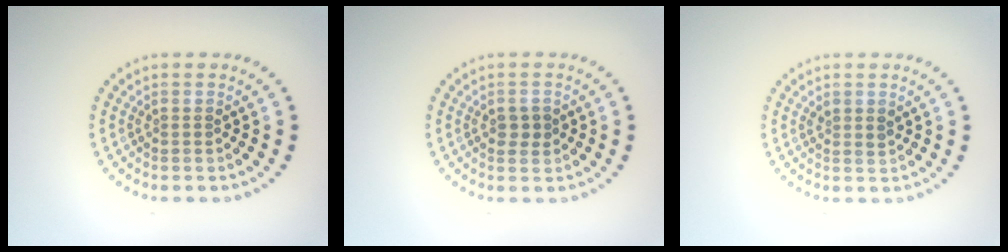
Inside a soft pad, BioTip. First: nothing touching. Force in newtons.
{"total": 1.5, "press": 1.5, "slide": 0.1}
{"total": 1.0, "press": 0.9, "slide": 0.5}